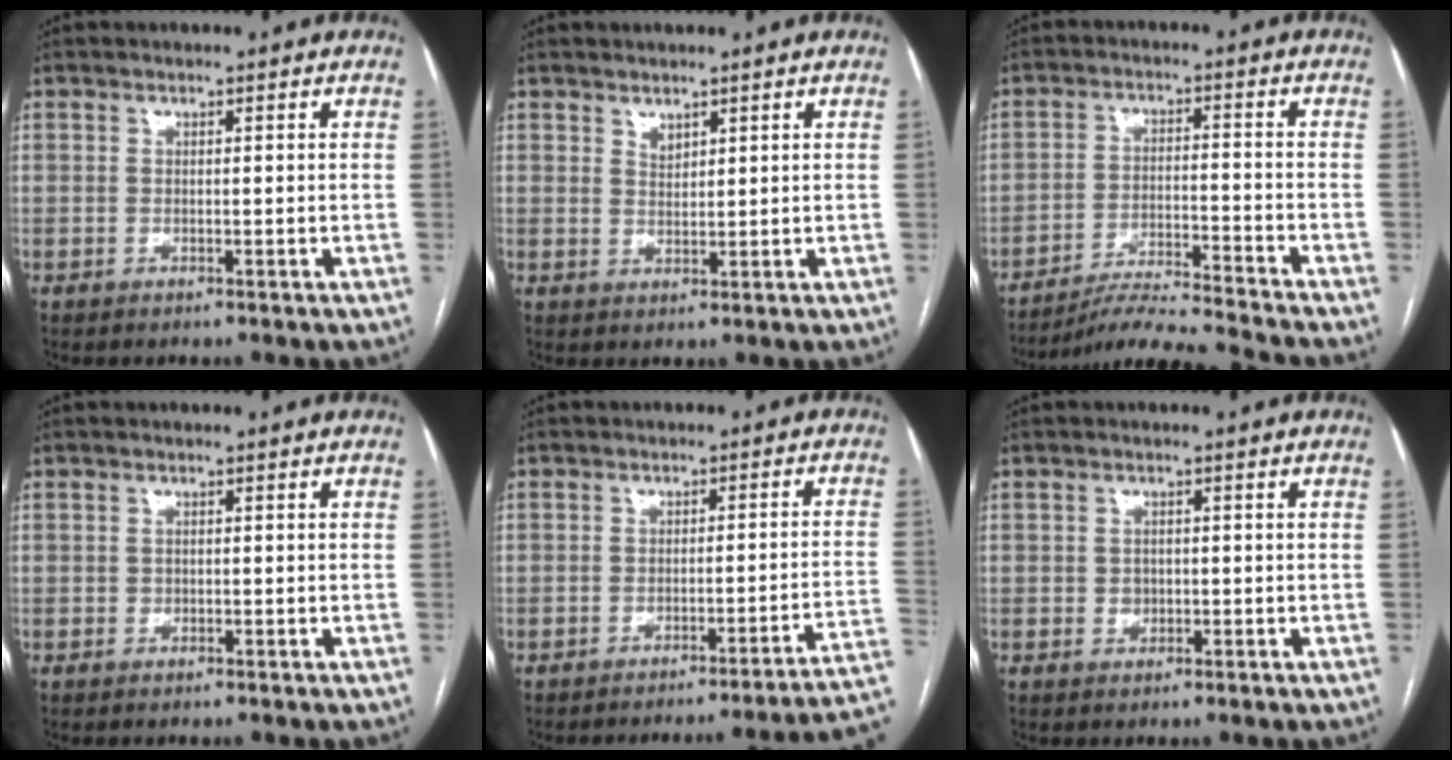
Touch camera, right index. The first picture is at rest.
{"total": 1.8, "force": [1.4, 0.8, 0.7], "torque": [-0.012, -0.003, 0.030]}
{"total": 11.1, "force": [-10.5, -2.8, 2.7], "torque": [-0.032, -0.013, -0.182]}
{"total": 0.6, "force": [0.0, 0.5, 0.1], "torque": [-0.001, 0.002, 0.000]}
{"total": 10.6, "force": [-8.1, -1.3, 6.6], "torque": [-0.043, 0.016, -0.091]}
{"total": 1.7, "force": [-0.2, 1.5, 0.7], "torque": [-0.013, 0.002, 0.002]}